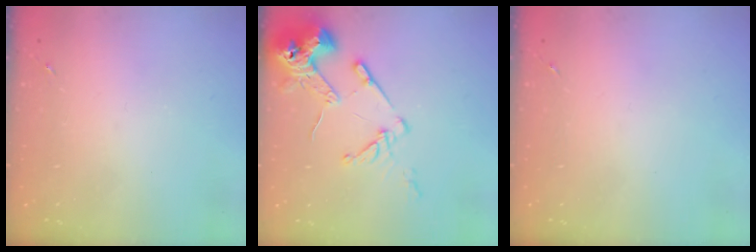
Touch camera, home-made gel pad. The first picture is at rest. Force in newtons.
{"total": 14.1, "press": 13.9, "slide": 2.0}
{"total": 0.0}